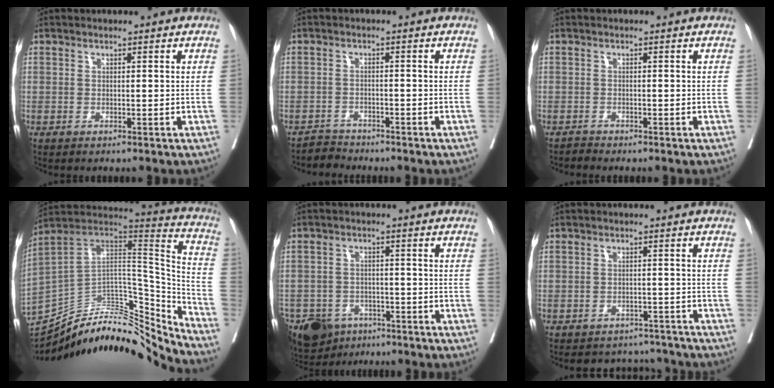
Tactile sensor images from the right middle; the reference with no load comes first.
{"total": 2.5, "force": [-2.3, 0.3, -1.0], "torque": [0.020, -0.007, -0.042]}
{"total": 0.8, "force": [-0.8, -0.1, -0.2], "torque": [0.003, -0.005, -0.017]}
{"total": 27.7, "force": [-24.9, 5.9, 10.6], "torque": [-0.155, 0.025, -0.381]}
{"total": 12.2, "force": [-8.3, 7.7, 4.7], "torque": [-0.112, -0.008, -0.123]}
{"total": 6.4, "force": [-6.0, 2.3, -0.4], "torque": [0.019, 0.018, -0.073]}